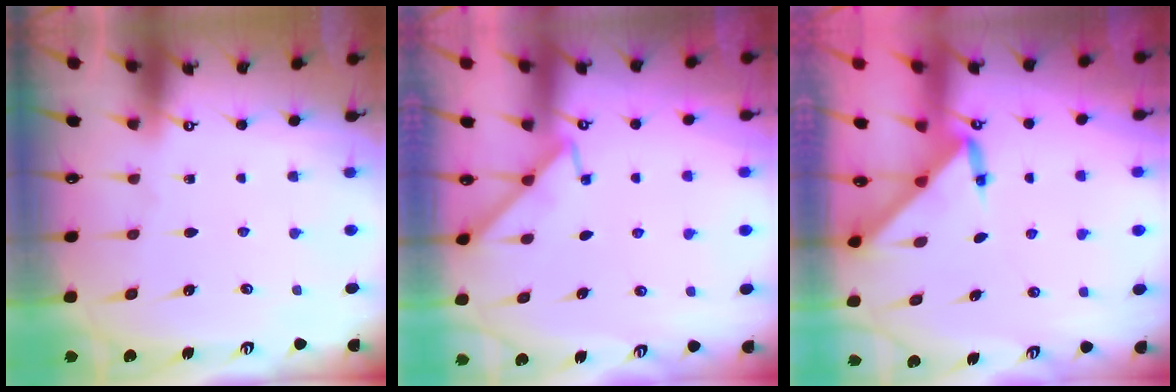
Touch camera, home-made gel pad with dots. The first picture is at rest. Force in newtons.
{"total": 3.0, "press": 3.0, "slide": 0.5}
{"total": 3.0, "press": 3.0, "slide": 0.3}